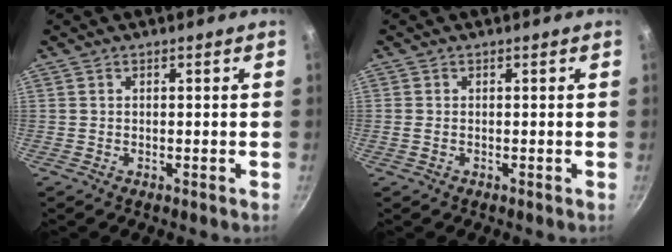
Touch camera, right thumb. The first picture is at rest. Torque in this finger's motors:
{"motor_torque": [-0.06, -0.06, -0.58, 0.15, 0.01]}